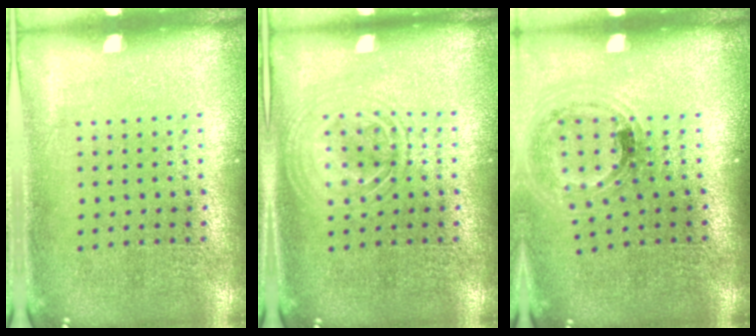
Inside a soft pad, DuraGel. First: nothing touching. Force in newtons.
{"total": 1.3, "press": 1.3, "slide": 0.2}
{"total": 1.0, "press": 1.0, "slide": 0.3}